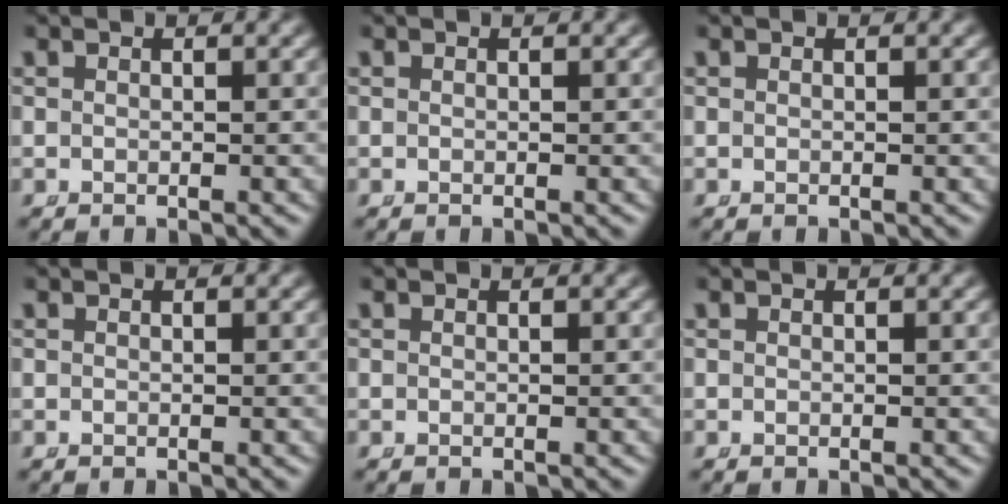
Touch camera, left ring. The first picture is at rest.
{"total": 0.0}
{"total": 0.0}
{"total": 0.0}
{"total": 0.0}
{"total": 0.0}